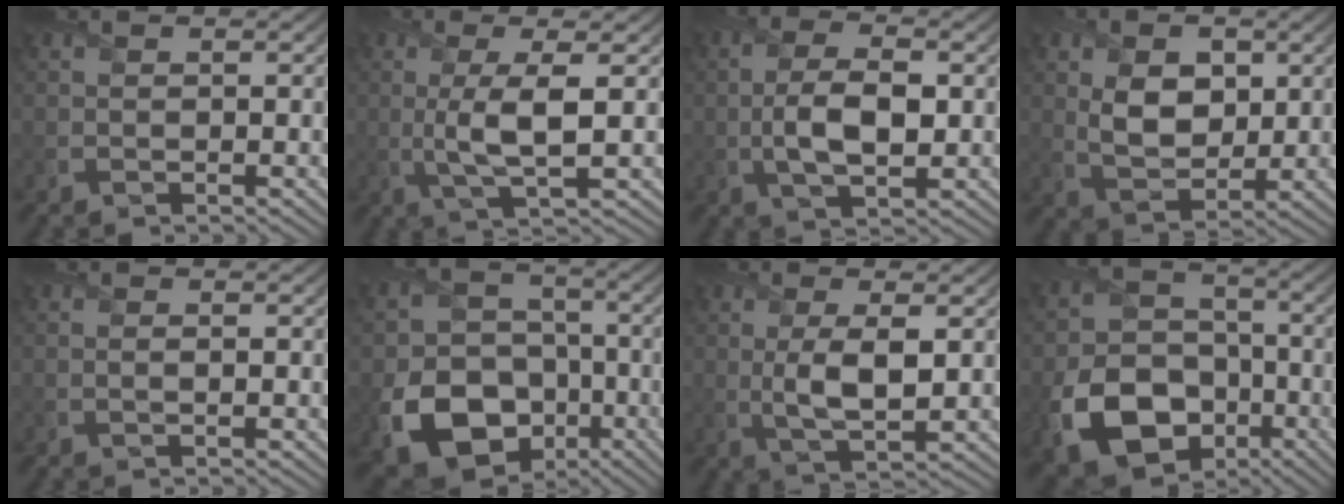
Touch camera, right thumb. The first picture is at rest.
{"total": 5.6, "force": [0.1, 1.1, 5.4], "torque": [-0.110, 0.002, 0.001]}
{"total": 6.9, "force": [-0.5, 3.3, 6.1], "torque": [-0.133, -0.003, -0.010]}
{"total": 6.6, "force": [1.4, 4.4, 4.6], "torque": [-0.090, -0.002, 0.026]}
{"total": 0.7, "force": [0.0, 0.1, 0.7], "torque": [-0.014, 0.001, 0.000]}
{"total": 14.3, "force": [-5.6, 11.1, 7.0], "torque": [-0.160, -0.058, -0.100]}
{"total": 5.6, "force": [0.3, 1.8, 5.3], "torque": [-0.113, -0.007, 0.009]}
{"total": 13.5, "force": [-5.5, 9.9, 7.3], "torque": [-0.162, -0.042, -0.107]}